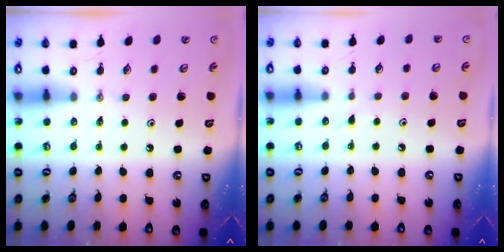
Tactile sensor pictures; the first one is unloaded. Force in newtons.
{"total": 2.9, "press": 2.9, "slide": 0.4}